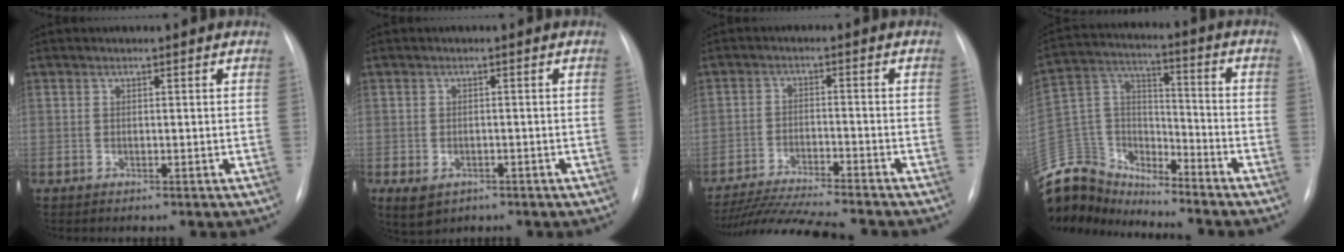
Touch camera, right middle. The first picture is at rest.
{"total": 4.0, "force": [-2.1, 2.9, 1.9], "torque": [-0.035, -0.006, -0.018]}
{"total": 13.2, "force": [-12.0, -0.1, 5.5], "torque": [-0.091, -0.016, -0.192]}
{"total": 18.1, "force": [-16.8, 5.8, 3.2], "torque": [-0.089, 0.055, -0.293]}